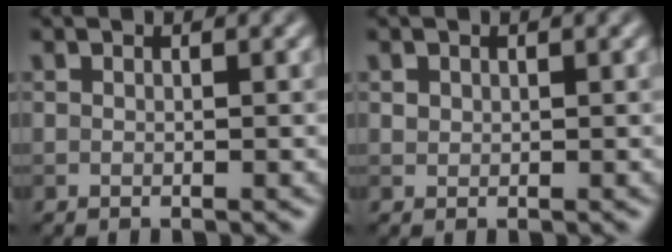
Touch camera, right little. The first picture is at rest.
{"total": 0.6, "force": [0.3, 0.5, 0.1], "torque": [0.000, -0.003, 0.008]}